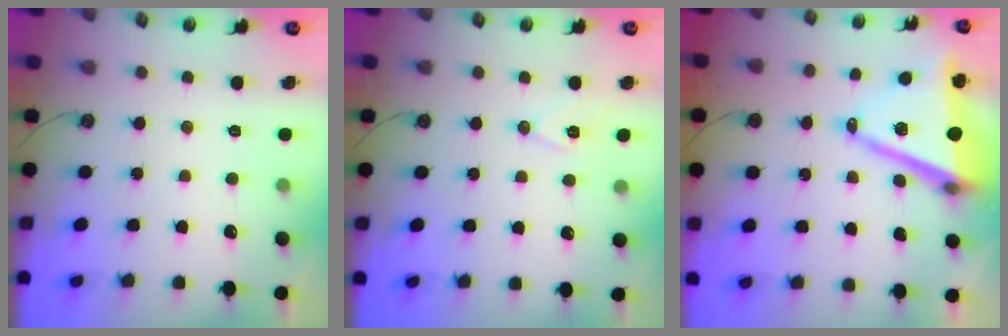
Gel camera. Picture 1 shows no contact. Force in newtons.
{"total": 7.8, "press": 6.8, "slide": 3.9}
{"total": 14.5, "press": 13.8, "slide": 4.2}